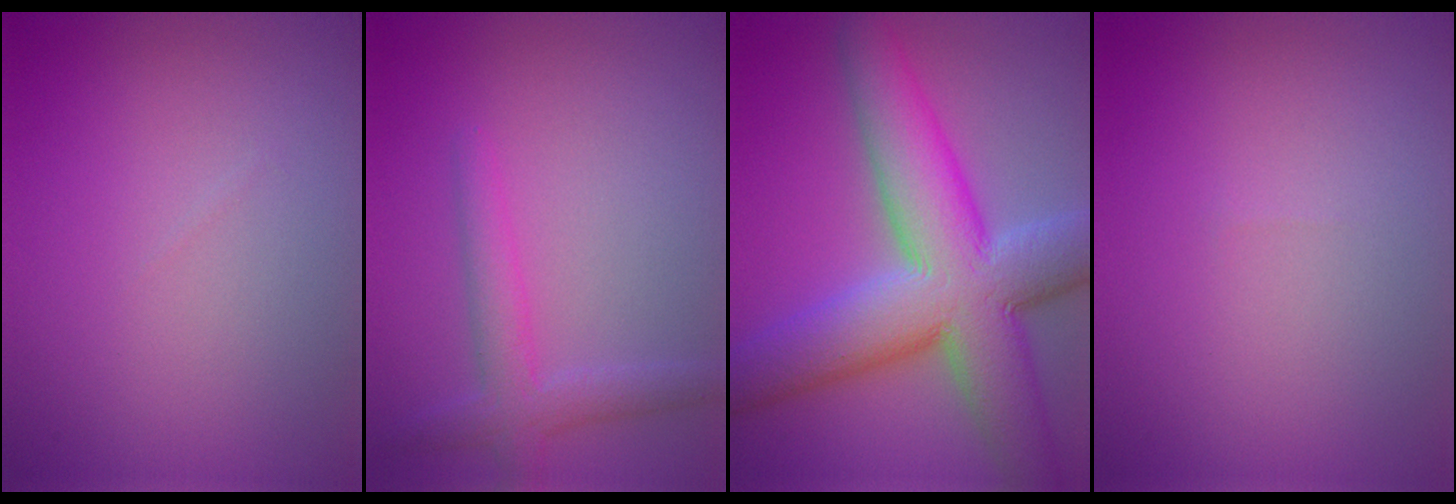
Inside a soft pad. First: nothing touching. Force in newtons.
{"total": 2.9, "press": 2.9, "slide": 0.2}
{"total": 12.8, "press": 12.8, "slide": 0.7}
{"total": 0.0}